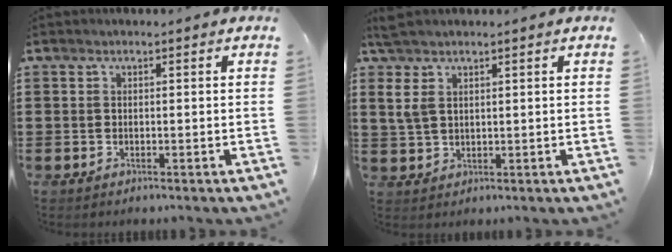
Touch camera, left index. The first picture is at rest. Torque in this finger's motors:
{"motor_torque": [0.84, -0.85, 0.38, 0.12]}